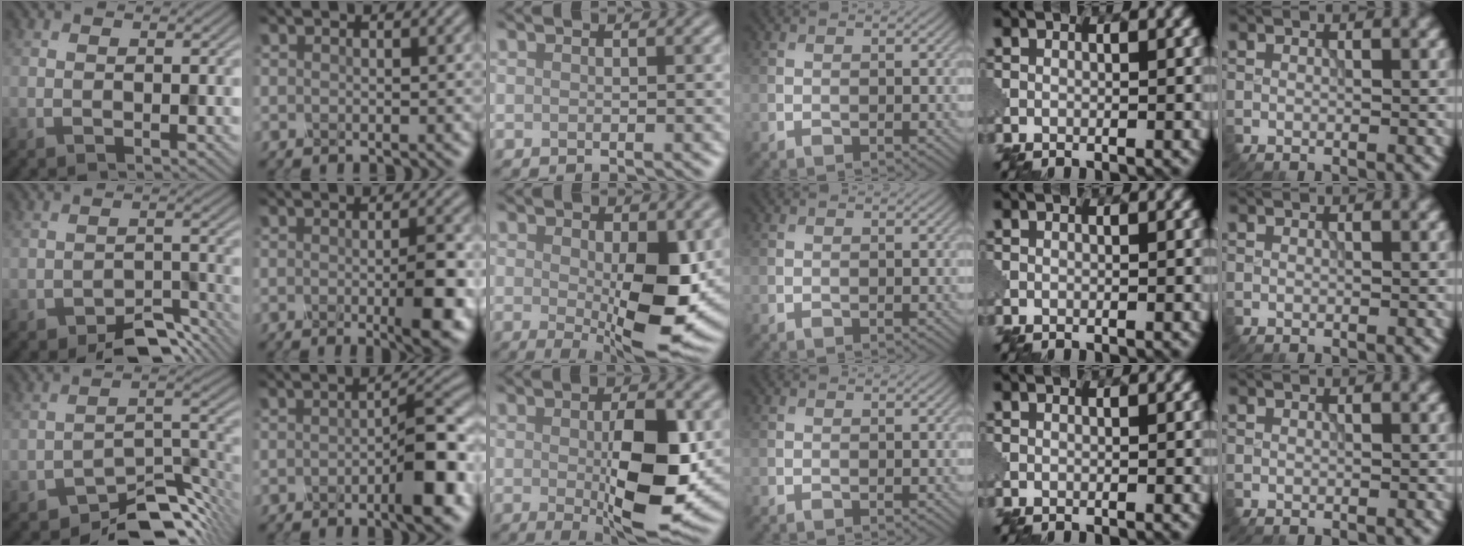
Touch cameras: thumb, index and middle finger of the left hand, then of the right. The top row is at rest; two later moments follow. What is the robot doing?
{"motion": "press", "object": "mechanical pencil"}